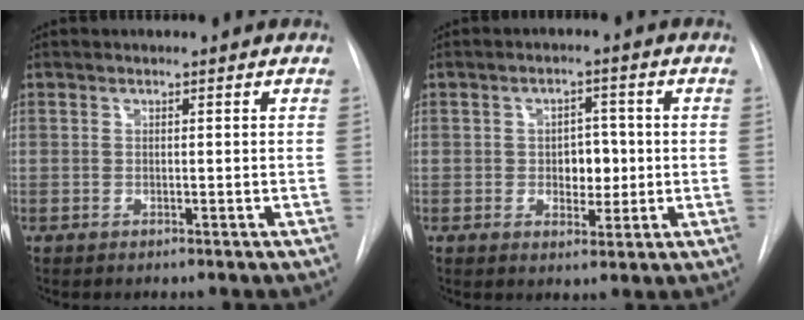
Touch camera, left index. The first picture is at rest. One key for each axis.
{"total": 4.5, "fx": -0.6, "fy": 3.0, "fz": 3.3, "tx": -0.038, "ty": 0.001, "tz": -0.005}